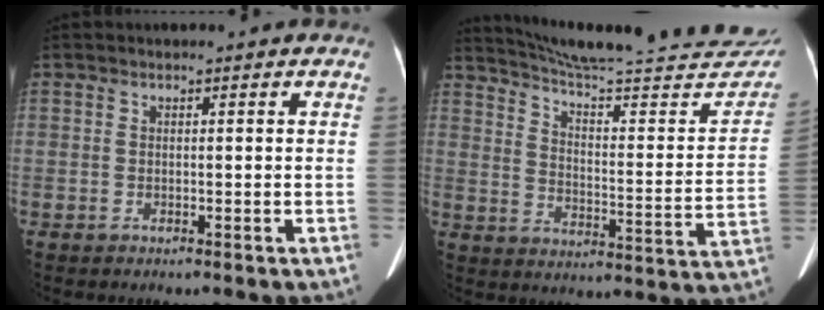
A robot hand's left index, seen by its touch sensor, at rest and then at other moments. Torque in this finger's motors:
{"motor_torque": [0.50, -1.22, -0.02, 0.00]}